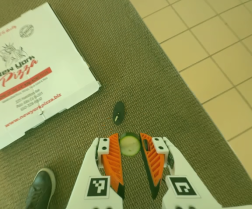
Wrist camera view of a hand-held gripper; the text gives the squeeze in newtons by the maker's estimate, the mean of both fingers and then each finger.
{"total": 6.8, "left": 6.8, "right": 6.8}